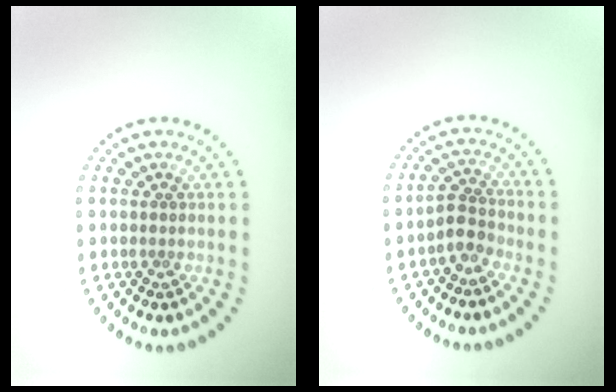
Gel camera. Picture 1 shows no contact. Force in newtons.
{"total": 2.0, "press": 1.7, "slide": 1.2}